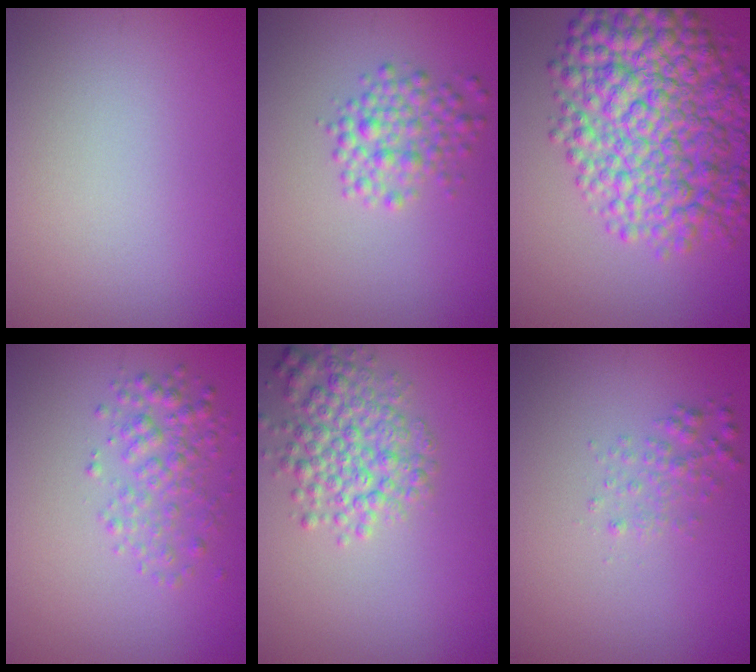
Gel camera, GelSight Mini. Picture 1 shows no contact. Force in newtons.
{"total": 3.1, "press": 3.1, "slide": 0.1}
{"total": 11.5, "press": 11.4, "slide": 0.2}
{"total": 3.0, "press": 3.0, "slide": 0.1}
{"total": 4.6, "press": 4.6, "slide": 0.2}
{"total": 1.5, "press": 1.5, "slide": 0.1}